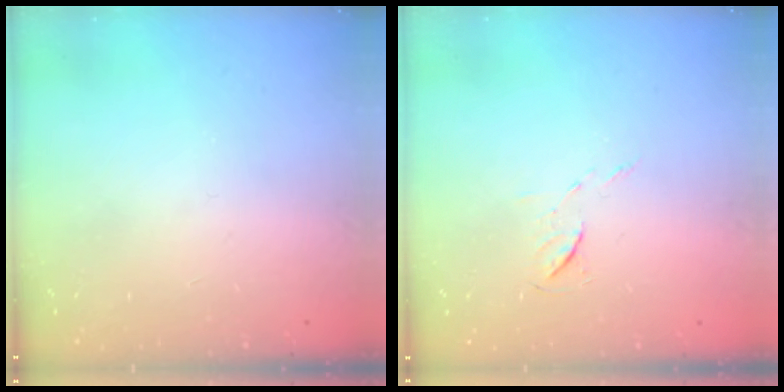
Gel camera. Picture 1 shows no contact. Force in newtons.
{"total": 5.3, "press": 5.3, "slide": 0.5}